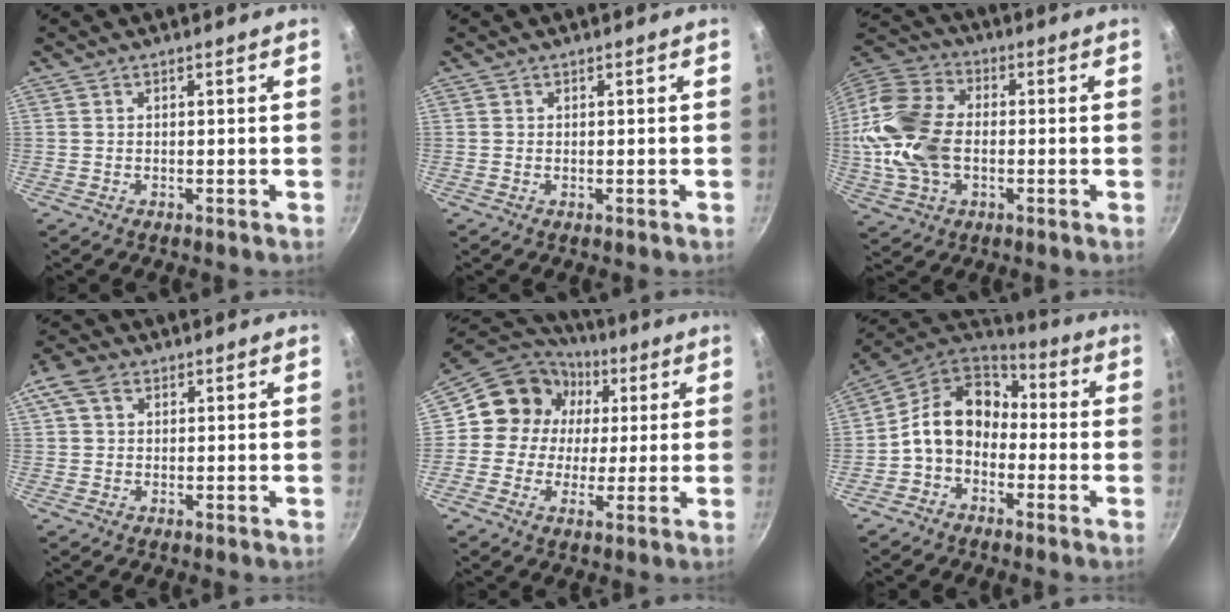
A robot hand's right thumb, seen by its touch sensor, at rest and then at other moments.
{"total": 0.0}
{"total": 17.7, "force": [-1.2, 12.1, 12.9], "torque": [-0.253, 0.024, -0.031]}
{"total": 5.6, "force": [2.1, 4.0, 3.3], "torque": [-0.060, 0.008, 0.030]}
{"total": 13.5, "force": [3.2, 12.0, 5.1], "torque": [-0.065, 0.007, 0.027]}
{"total": 13.2, "force": [-1.4, 10.3, 8.3], "torque": [-0.113, 0.049, -0.048]}